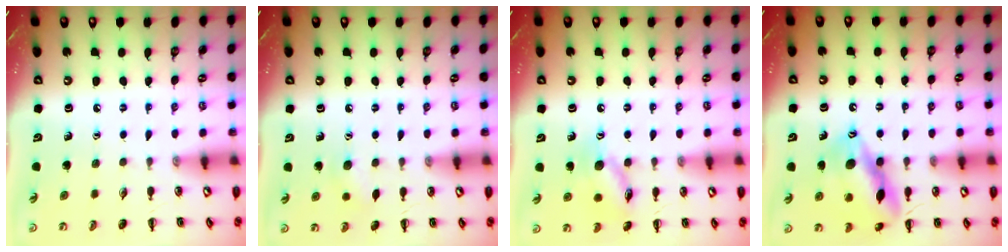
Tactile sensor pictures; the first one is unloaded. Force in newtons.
{"total": 7.2, "press": 7.0, "slide": 1.6}
{"total": 11.0, "press": 11.0, "slide": 0.5}
{"total": 15.7, "press": 15.6, "slide": 2.1}